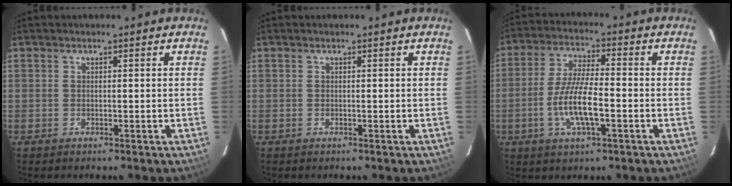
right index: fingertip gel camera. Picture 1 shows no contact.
{"total": 0.0}
{"total": 9.8, "force": [-2.9, 2.4, 9.1], "torque": [-0.182, -0.004, -0.057]}